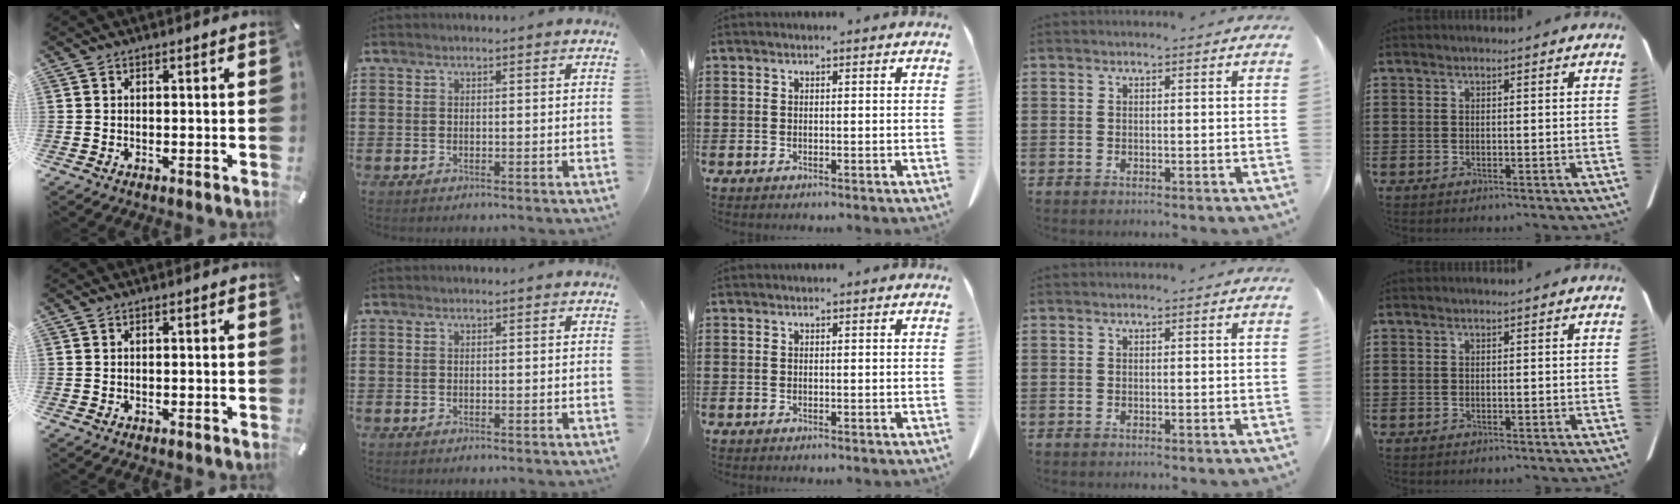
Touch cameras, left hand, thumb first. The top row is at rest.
{}